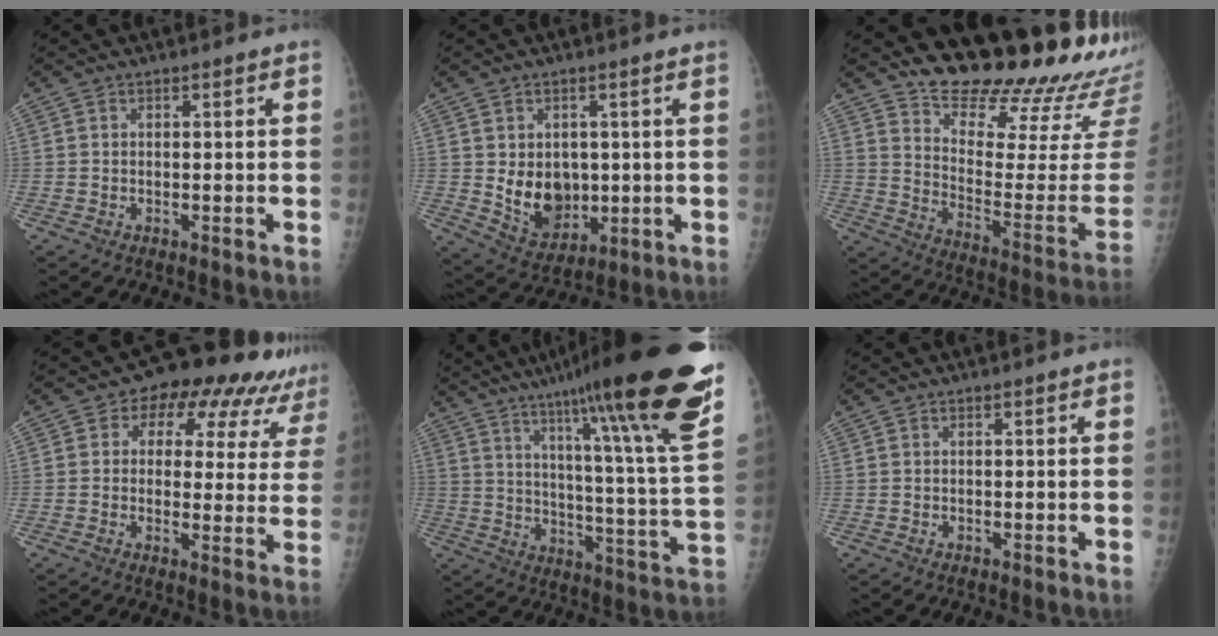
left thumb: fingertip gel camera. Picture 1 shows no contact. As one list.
[{"total": 9.4, "force": [0.5, 7.2, 5.9], "torque": [-0.058, -0.017, 0.034]}, {"total": 22.9, "force": [21.2, 3.4, 7.7], "torque": [-0.078, -0.193, 0.290]}, {"total": 15.2, "force": [9.8, 8.6, 7.8], "torque": [-0.051, -0.013, 0.101]}, {"total": 30.0, "force": [20.6, 1.6, 21.8], "torque": [-0.303, -0.095, 0.298]}, {"total": 0.0}]